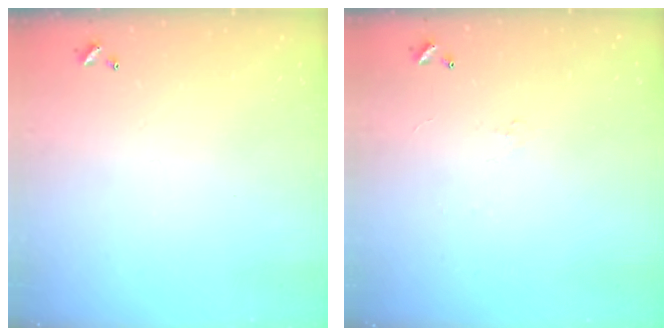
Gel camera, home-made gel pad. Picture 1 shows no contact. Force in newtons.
{"total": 0.5, "press": 0.1, "slide": 0.5}